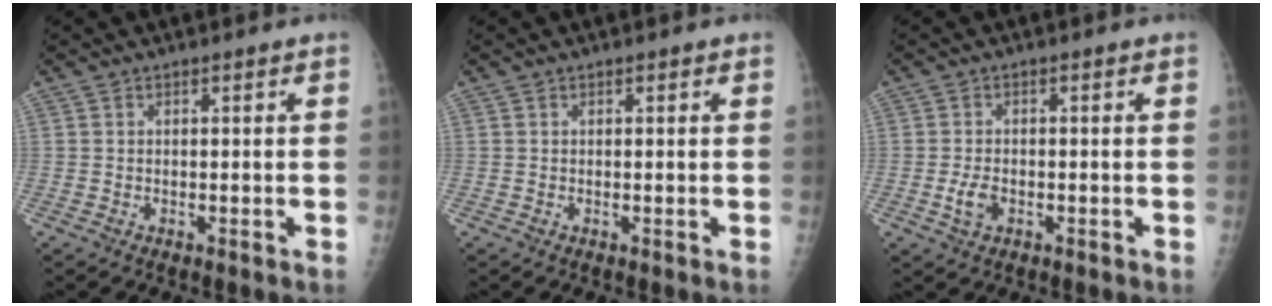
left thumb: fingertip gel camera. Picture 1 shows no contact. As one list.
[{"total": 0.6, "force": [0.3, 0.3, 0.4], "torque": [-0.003, 0.000, 0.002]}, {"total": 3.2, "force": [-1.0, 2.0, 2.3], "torque": [-0.044, 0.005, -0.018]}]